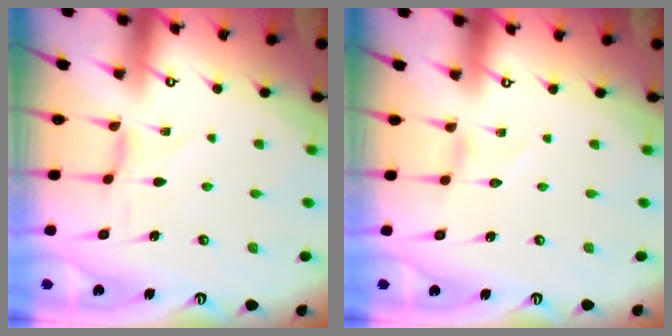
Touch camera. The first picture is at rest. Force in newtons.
{"total": 0.0}